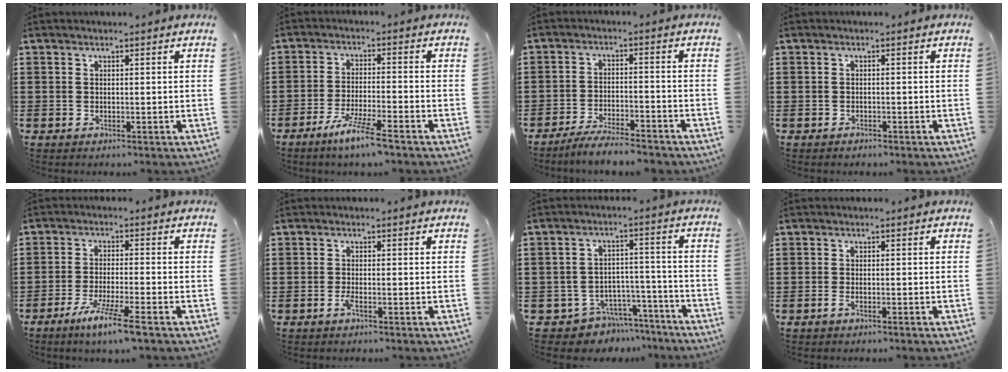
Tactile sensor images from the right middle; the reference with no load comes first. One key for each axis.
{"total": 6.2, "fx": -4.9, "fy": -0.2, "fz": 3.9, "tx": -0.081, "ty": -0.015, "tz": -0.088}
{"total": 5.0, "fx": -4.8, "fy": 0.2, "fz": 1.6, "tx": -0.034, "ty": -0.005, "tz": -0.093}
{"total": 0.9, "fx": -0.8, "fy": 0.3, "fz": 0.0, "tx": -0.001, "ty": 0.000, "tz": -0.018}
{"total": 6.2, "fx": -4.6, "fy": -0.3, "fz": 4.1, "tx": -0.078, "ty": -0.013, "tz": -0.081}
{"total": 1.4, "fx": -0.7, "fy": 0.2, "fz": 1.2, "tx": -0.032, "ty": -0.004, "tz": -0.015}
{"total": 5.8, "fx": -5.3, "fy": 2.2, "fz": 0.5, "tx": -0.019, "ty": 0.023, "tz": -0.107}
{"total": 1.1, "fx": -0.7, "fy": 0.2, "fz": 0.8, "tx": -0.024, "ty": -0.006, "tz": -0.015}